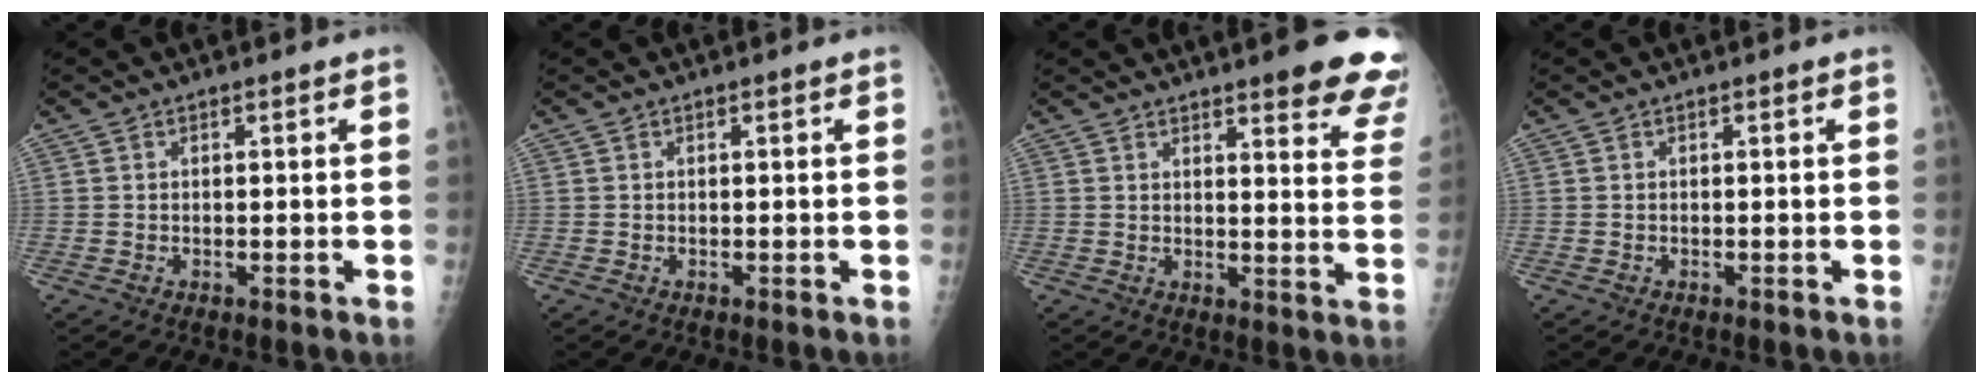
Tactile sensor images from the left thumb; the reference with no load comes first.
{"total": 0.0}
{"total": 13.7, "force": [10.0, 3.1, 8.9], "torque": [-0.071, -0.051, 0.101]}
{"total": 0.0}